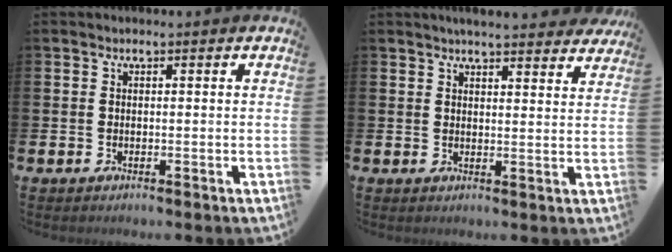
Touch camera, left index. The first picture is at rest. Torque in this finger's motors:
{"motor_torque": [0.18, -0.56, 0.63, 0.15]}